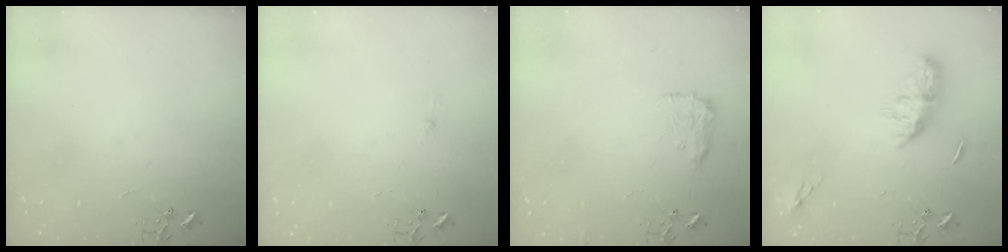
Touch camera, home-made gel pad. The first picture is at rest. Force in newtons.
{"total": 2.6, "press": 2.5, "slide": 0.4}
{"total": 9.8, "press": 9.8, "slide": 0.2}
{"total": 9.8, "press": 9.8, "slide": 0.5}